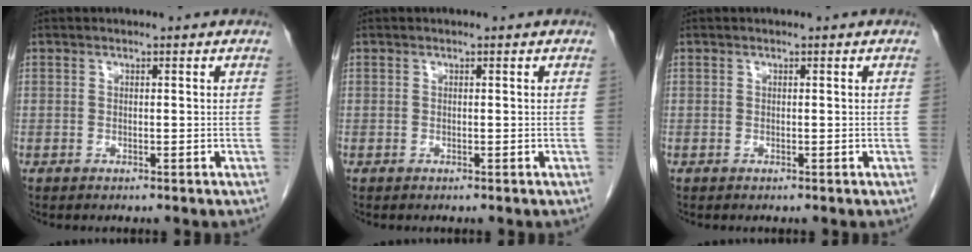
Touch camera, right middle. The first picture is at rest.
{"total": 0.0}
{"total": 0.0}